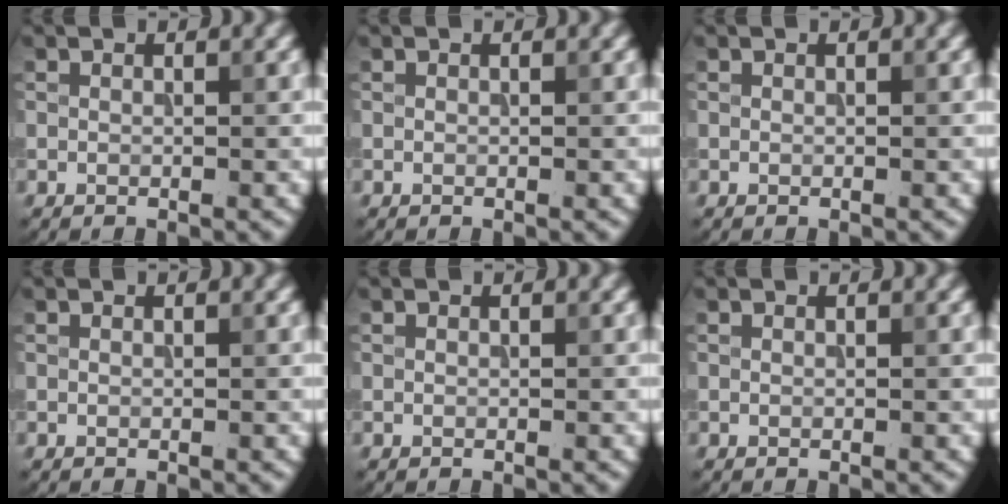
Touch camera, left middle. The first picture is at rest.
{"total": 0.0}
{"total": 0.0}
{"total": 0.0}
{"total": 0.0}
{"total": 0.0}